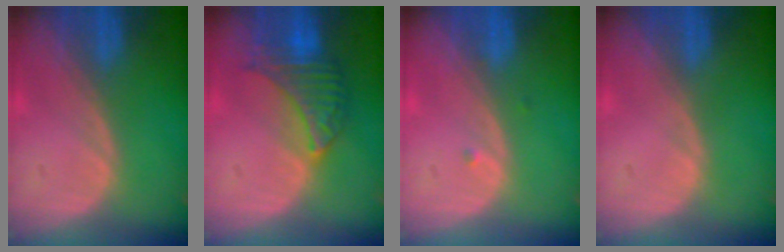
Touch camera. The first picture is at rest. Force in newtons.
{"total": 6.7, "press": 6.6, "slide": 0.8}
{"total": 0.6, "press": 0.5, "slide": 0.3}
{"total": 0.0}